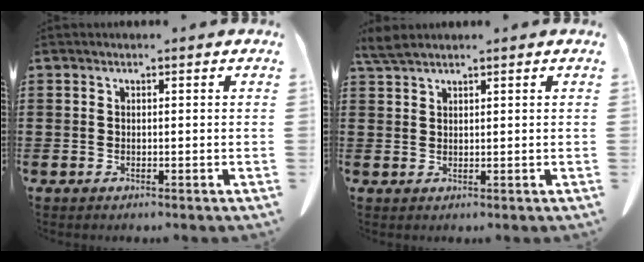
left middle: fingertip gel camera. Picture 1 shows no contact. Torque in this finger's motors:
{"motor_torque": [0.05, -0.04, 0.08, 0.07]}